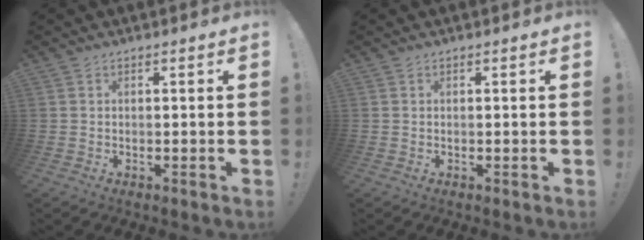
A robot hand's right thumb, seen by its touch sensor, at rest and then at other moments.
{"total": 0.0}